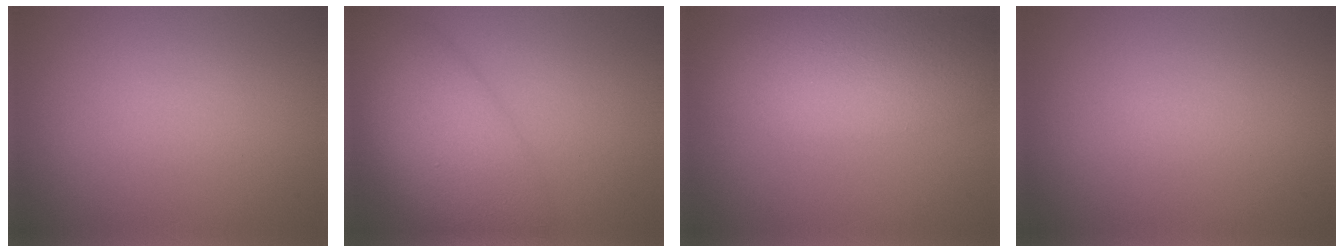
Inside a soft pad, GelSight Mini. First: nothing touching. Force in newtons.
{"total": 8.2, "press": 8.2, "slide": 0.3}
{"total": 7.4, "press": 7.4, "slide": 0.3}
{"total": 0.0}